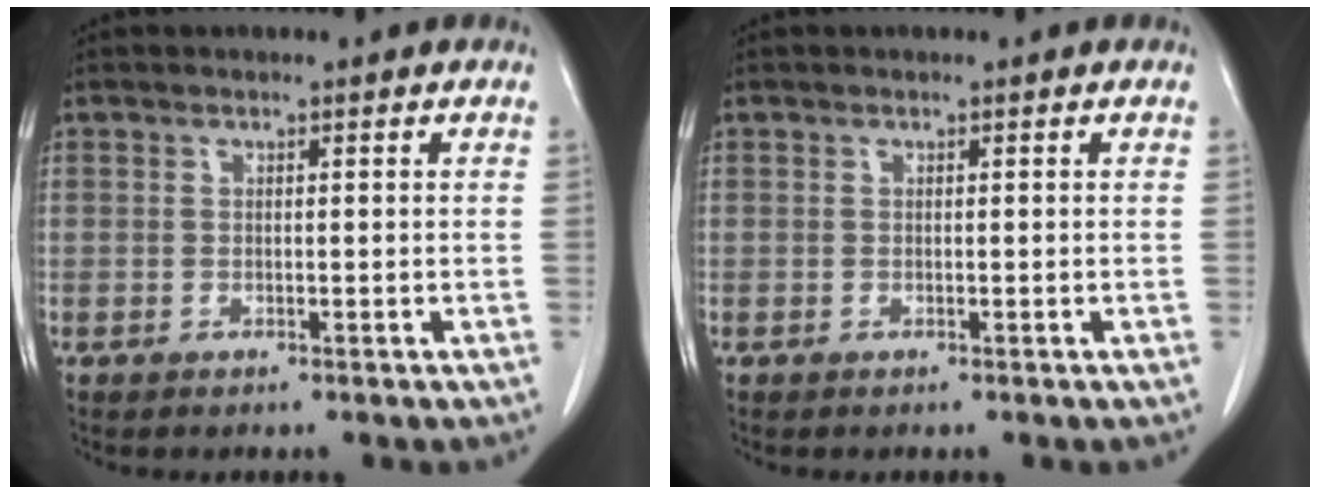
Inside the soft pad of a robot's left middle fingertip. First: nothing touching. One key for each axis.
{"total": 0.0}